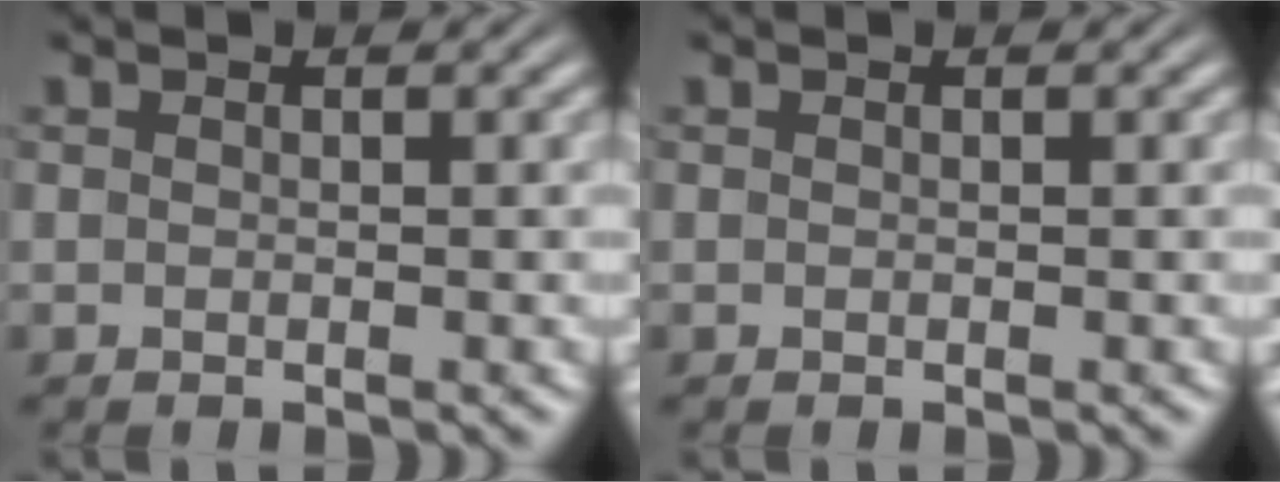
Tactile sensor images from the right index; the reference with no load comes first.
{"total": 0.0}